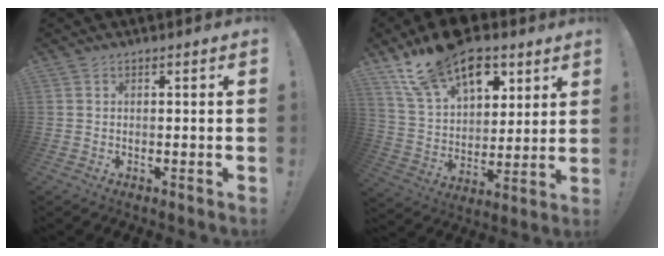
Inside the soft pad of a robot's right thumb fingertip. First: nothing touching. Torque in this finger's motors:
{"motor_torque": [0.64, 4.36, 1.57, 1.04, 0.17]}